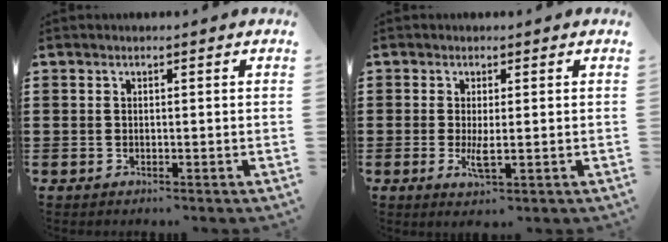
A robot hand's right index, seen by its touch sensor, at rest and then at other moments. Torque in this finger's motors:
{"motor_torque": [1.00, 0.42, 0.43, 0.08]}